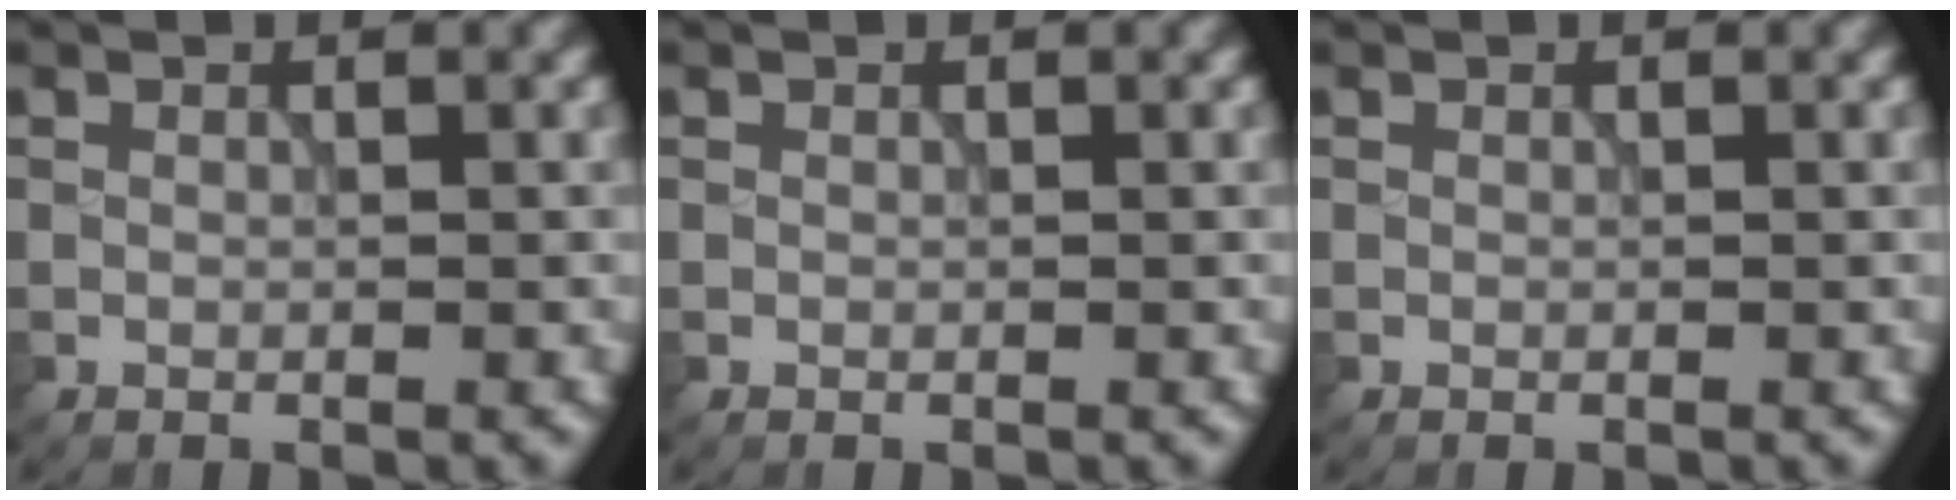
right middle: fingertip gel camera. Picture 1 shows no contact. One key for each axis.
{"total": 0.0}
{"total": 0.0}